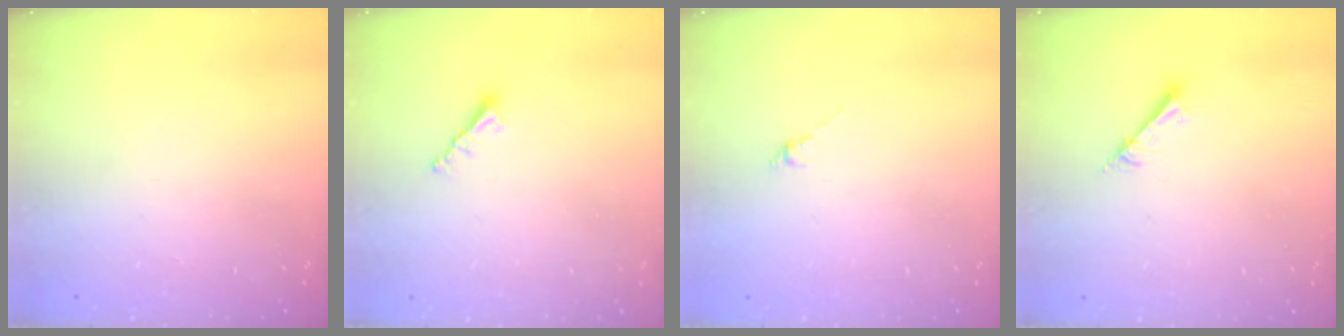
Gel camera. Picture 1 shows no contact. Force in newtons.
{"total": 2.3, "press": 2.3, "slide": 0.1}
{"total": 0.0}
{"total": 3.3, "press": 3.3, "slide": 0.0}